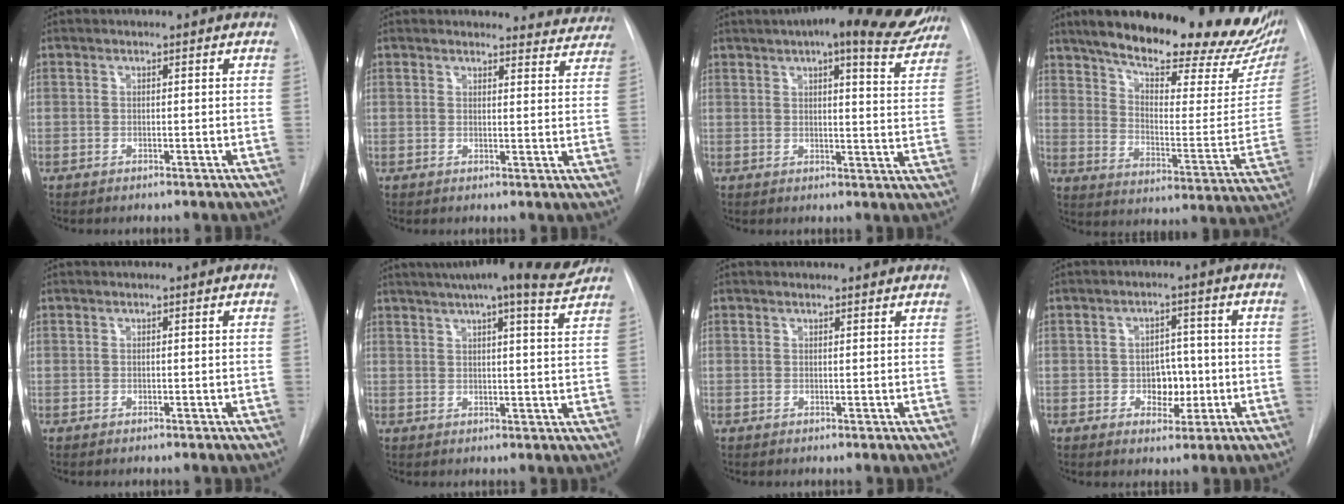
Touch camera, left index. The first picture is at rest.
{"total": 7.8, "force": [7.5, 2.1, -0.2], "torque": [0.039, -0.024, 0.055]}
{"total": 18.7, "force": [15.1, 3.8, 10.3], "torque": [-0.138, 0.002, 0.175]}
{"total": 29.0, "force": [23.1, 6.9, 16.2], "torque": [-0.234, -0.042, 0.303]}
{"total": 0.0}
{"total": 15.0, "force": [13.2, 0.7, 7.1], "torque": [-0.111, 0.004, 0.167]}
{"total": 4.1, "force": [4.0, 0.8, 0.8], "torque": [-0.011, 0.014, 0.041]}
{"total": 4.7, "force": [-0.8, 3.3, 3.3], "torque": [-0.038, 0.008, -0.005]}